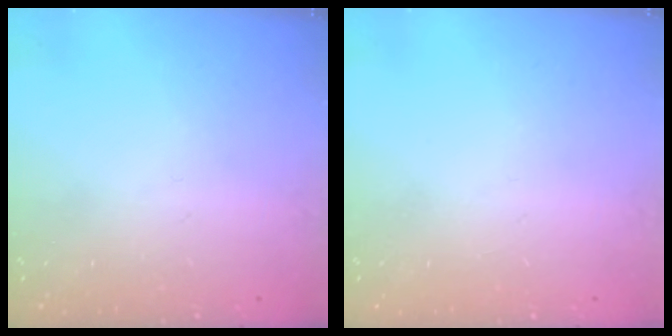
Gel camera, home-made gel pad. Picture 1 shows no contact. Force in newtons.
{"total": 0.0}